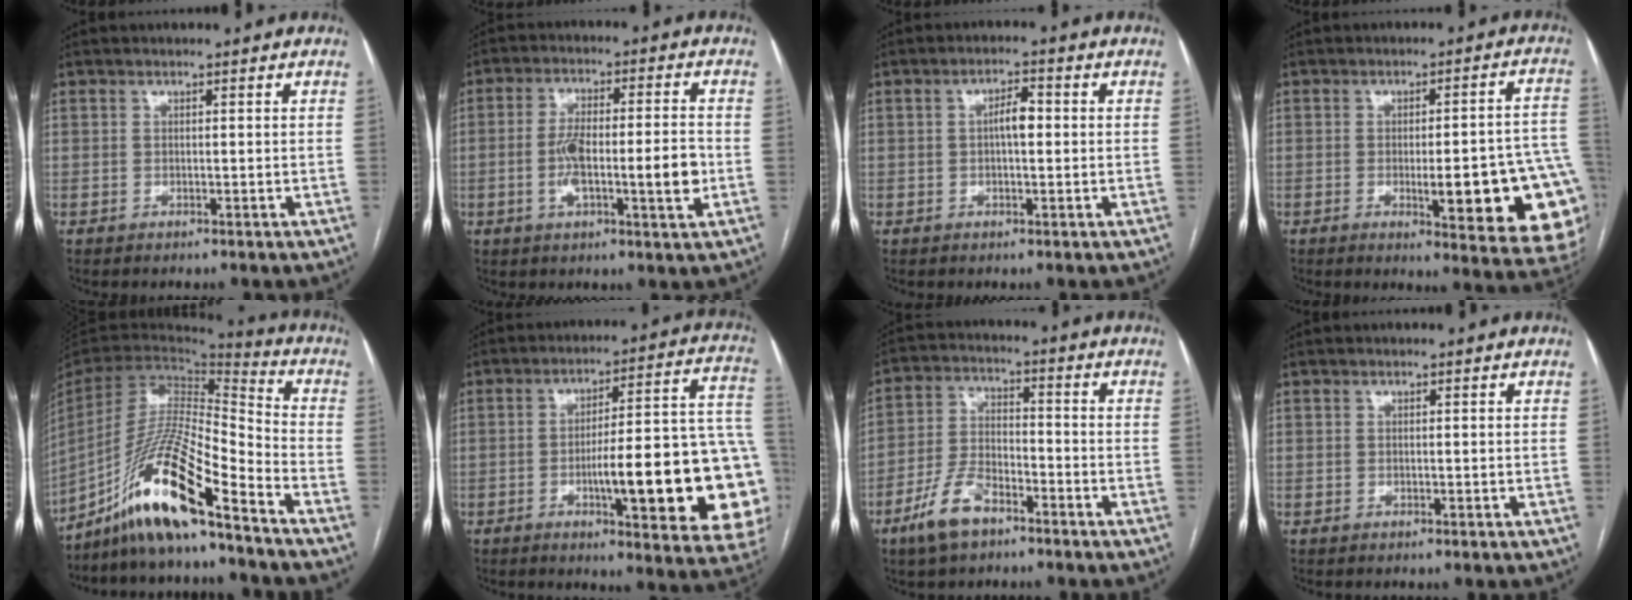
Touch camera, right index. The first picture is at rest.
{"total": 10.8, "force": [-2.0, 2.2, 10.4], "torque": [-0.179, 0.013, -0.031]}
{"total": 3.5, "force": [0.2, 1.1, 3.3], "torque": [-0.054, 0.009, 0.002]}
{"total": 18.6, "force": [-4.7, 3.2, 17.7], "torque": [-0.123, 0.011, -0.043]}
{"total": 17.0, "force": [-12.1, 1.1, 11.9], "torque": [-0.240, -0.006, -0.229]}
{"total": 24.1, "force": [-5.0, 3.6, 23.3], "torque": [-0.222, 0.015, -0.062]}
{"total": 8.6, "force": [-5.6, 3.8, 5.4], "torque": [-0.122, 0.005, -0.108]}
{"total": 0.0}